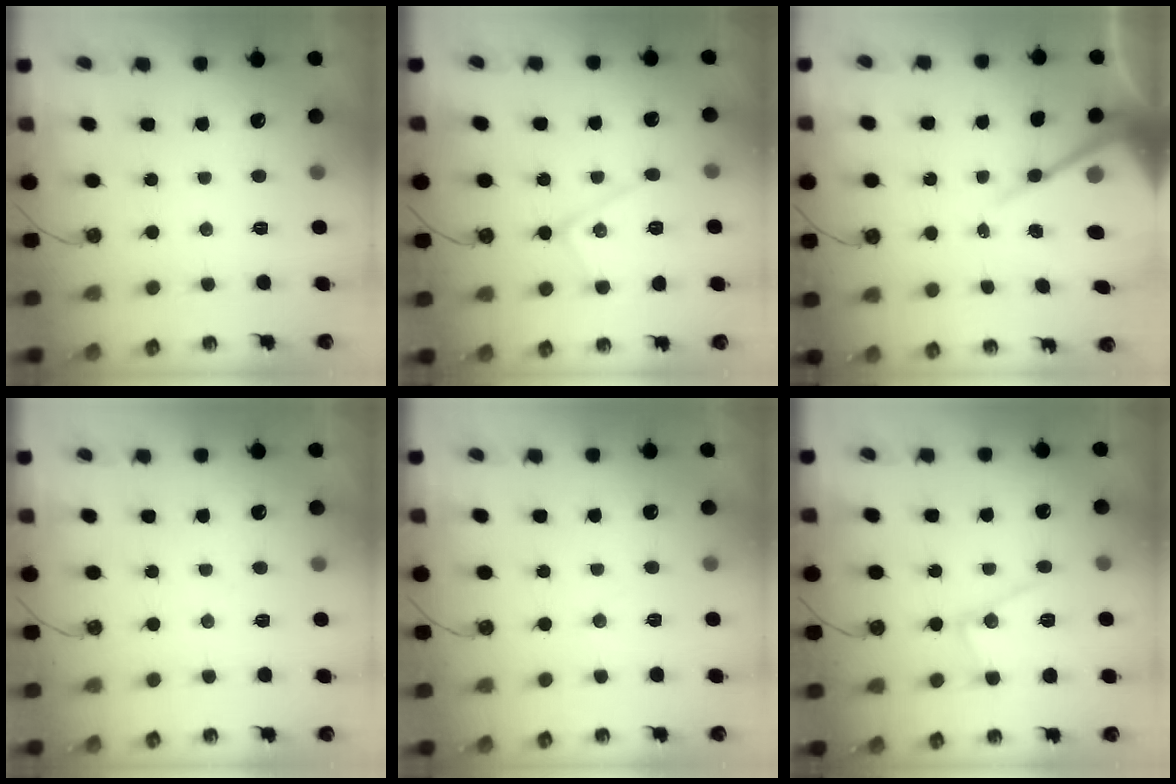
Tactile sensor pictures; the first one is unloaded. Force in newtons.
{"total": 11.6, "press": 11.6, "slide": 0.3}
{"total": 13.7, "press": 13.7, "slide": 1.2}
{"total": 3.8, "press": 3.7, "slide": 0.6}
{"total": 4.9, "press": 4.8, "slide": 0.7}
{"total": 13.1, "press": 13.1, "slide": 0.8}